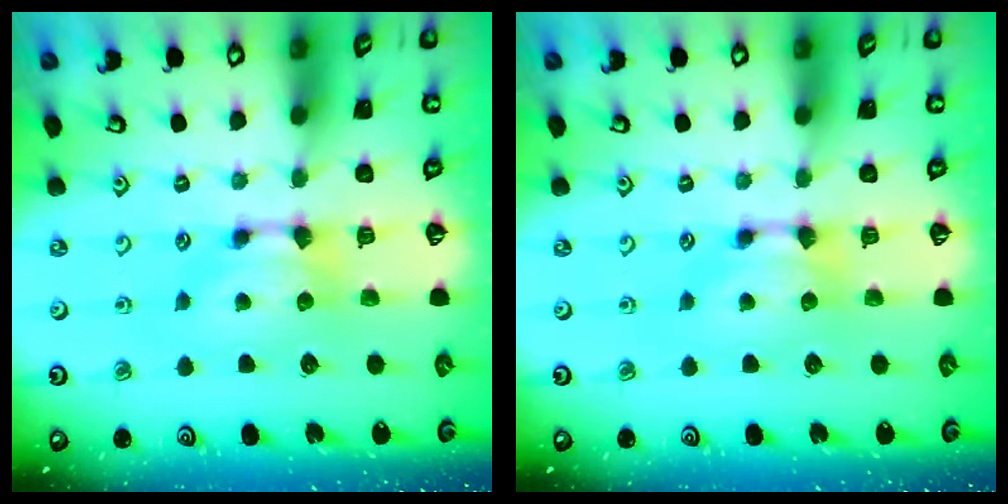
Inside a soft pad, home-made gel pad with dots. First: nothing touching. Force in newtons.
{"total": 0.0}